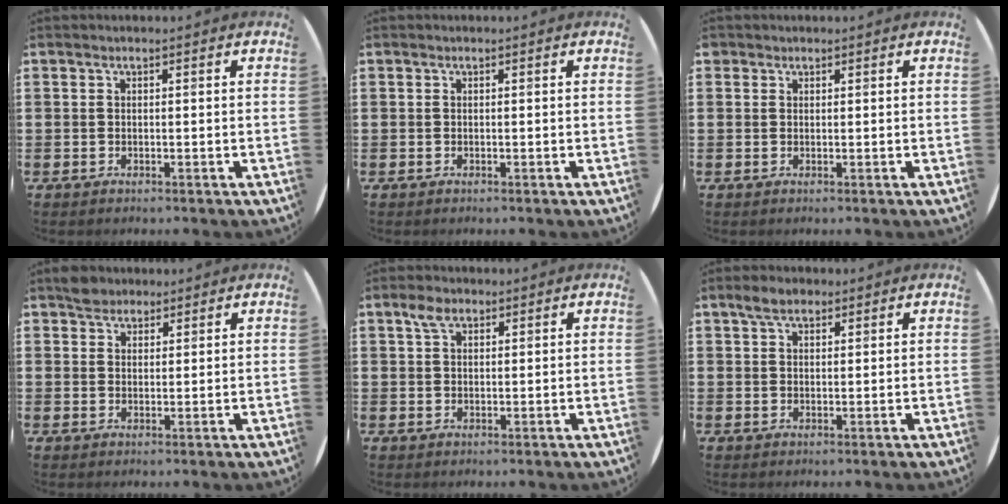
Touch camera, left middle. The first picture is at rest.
{"total": 0.0}
{"total": 0.7, "force": [0.6, 0.4, -0.1], "torque": [0.002, 0.004, 0.011]}
{"total": 2.6, "force": [2.3, 1.2, 0.0], "torque": [0.003, 0.005, 0.044]}
{"total": 2.8, "force": [1.8, 1.5, 1.5], "torque": [-0.024, 0.004, 0.031]}
{"total": 3.1, "force": [2.4, 1.4, 1.4], "torque": [-0.015, 0.001, 0.041]}